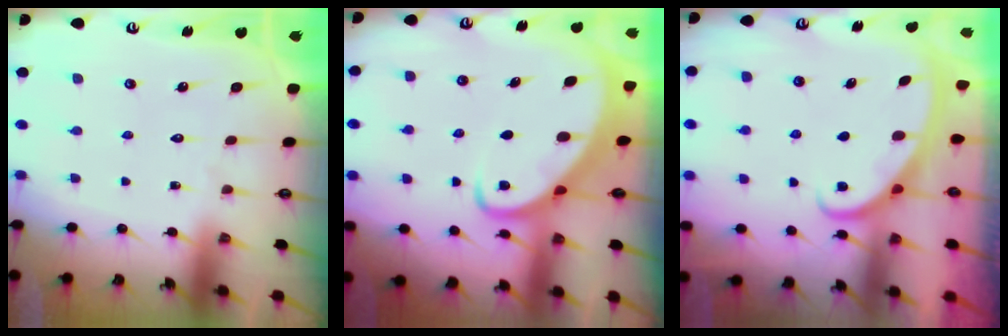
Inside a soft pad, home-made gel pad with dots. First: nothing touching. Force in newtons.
{"total": 4.2, "press": 4.2, "slide": 0.4}
{"total": 3.0, "press": 3.0, "slide": 0.4}